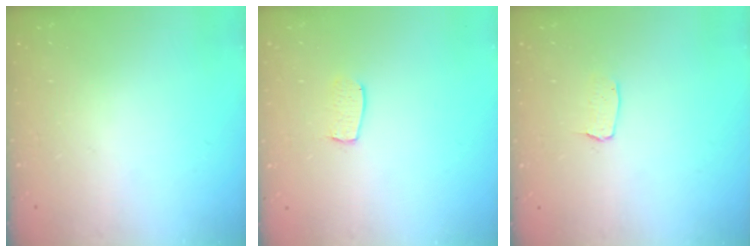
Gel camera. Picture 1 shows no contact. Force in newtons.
{"total": 6.1, "press": 6.1, "slide": 0.3}
{"total": 2.9, "press": 2.9, "slide": 0.2}